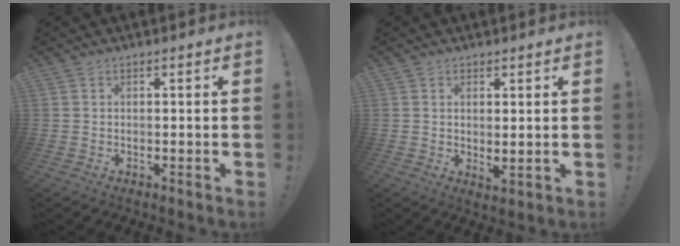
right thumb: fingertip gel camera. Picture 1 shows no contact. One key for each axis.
{"total": 2.4, "fx": 1.4, "fy": 1.1, "fz": 1.7, "tx": -0.019, "ty": -0.013, "tz": 0.024}